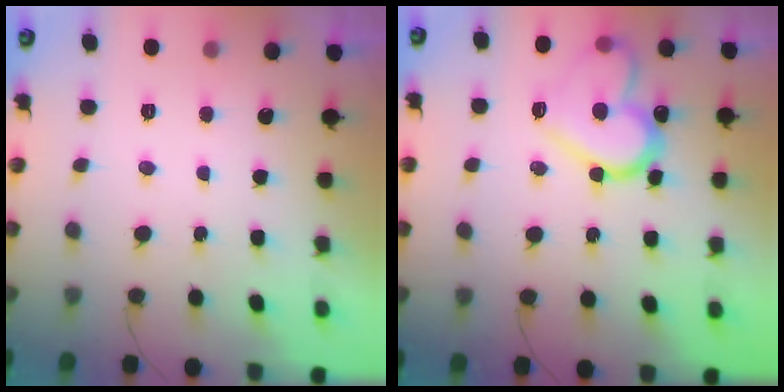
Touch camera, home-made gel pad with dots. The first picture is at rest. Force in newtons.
{"total": 17.4, "press": 17.3, "slide": 1.9}